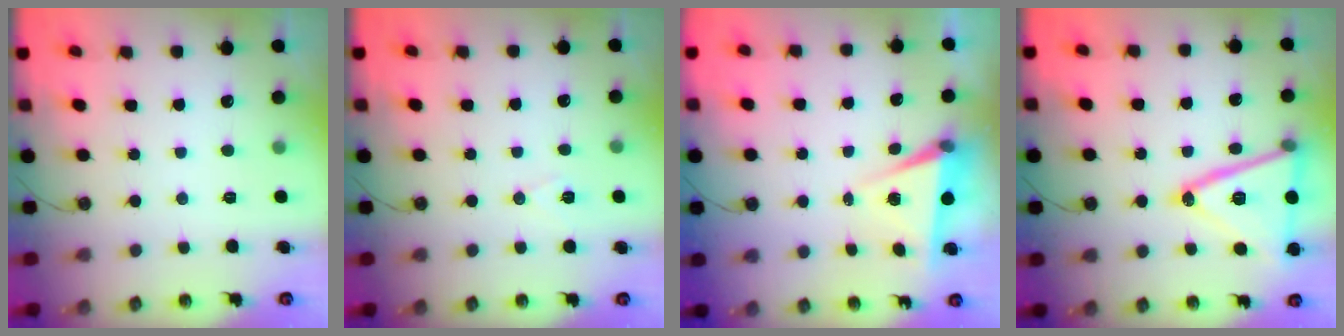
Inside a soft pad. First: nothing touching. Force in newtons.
{"total": 6.5, "press": 4.8, "slide": 4.4}
{"total": 6.0, "press": 4.3, "slide": 4.2}
{"total": 21.0, "press": 20.8, "slide": 3.4}